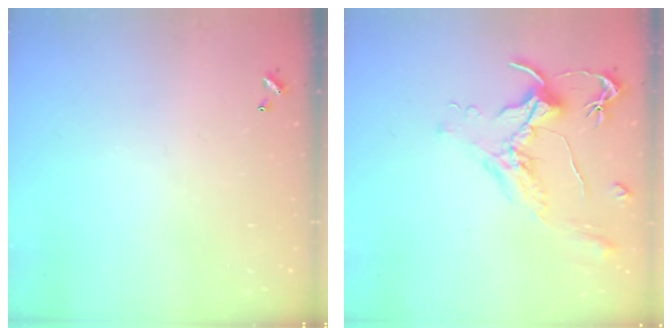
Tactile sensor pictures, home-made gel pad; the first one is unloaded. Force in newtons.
{"total": 1.6, "press": 1.5, "slide": 0.7}